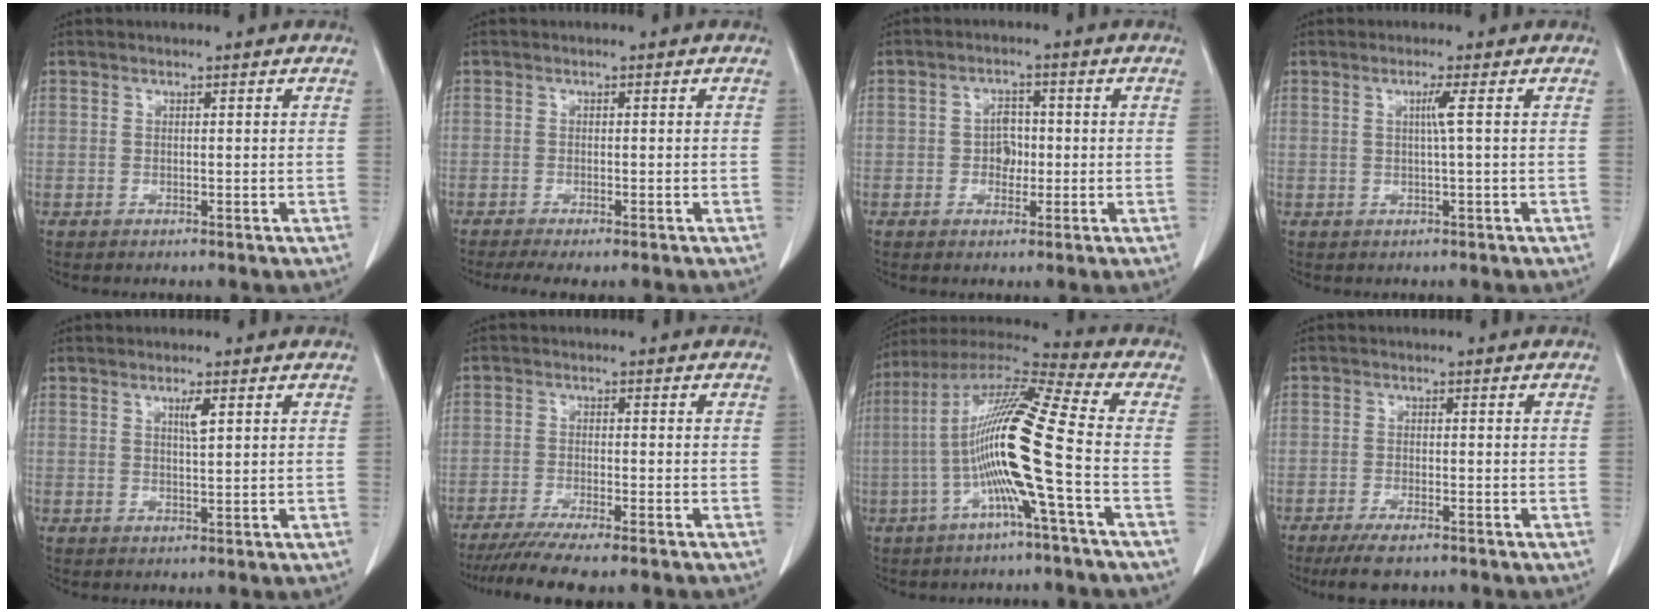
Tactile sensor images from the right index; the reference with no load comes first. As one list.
[{"total": 4.4, "force": [-3.5, 0.6, 2.6], "torque": [-0.040, -0.011, -0.054]}, {"total": 3.2, "force": [-0.4, 2.2, 2.2], "torque": [-0.031, 0.007, -0.008]}, {"total": 2.1, "force": [0.4, -0.8, 1.9], "torque": [-0.038, -0.002, 0.009]}, {"total": 2.1, "force": [0.9, 0.1, 1.9], "torque": [-0.034, -0.003, 0.016]}, {"total": 10.2, "force": [-8.6, 0.3, 5.5], "torque": [-0.071, -0.022, -0.133]}, {"total": 16.1, "force": [-3.1, -0.9, 15.8], "torque": [-0.299, 0.011, -0.074]}, {"total": 5.3, "force": [-4.0, 1.3, 3.1], "torque": [-0.057, -0.010, -0.065]}]